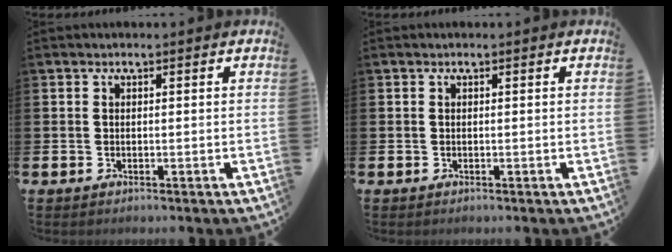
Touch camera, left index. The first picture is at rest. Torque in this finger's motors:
{"motor_torque": [-0.05, 0.05, 0.00, -0.01]}